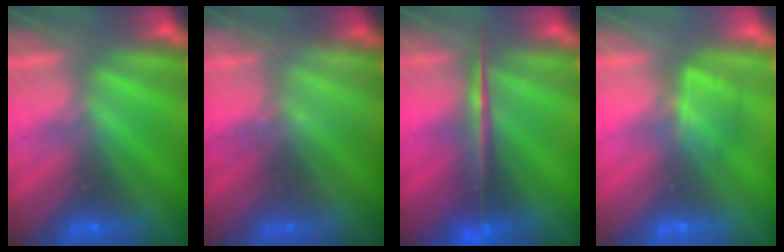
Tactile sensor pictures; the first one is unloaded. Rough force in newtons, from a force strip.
{"total": 2.3}
{"total": 5.7}
{"total": 4.6}